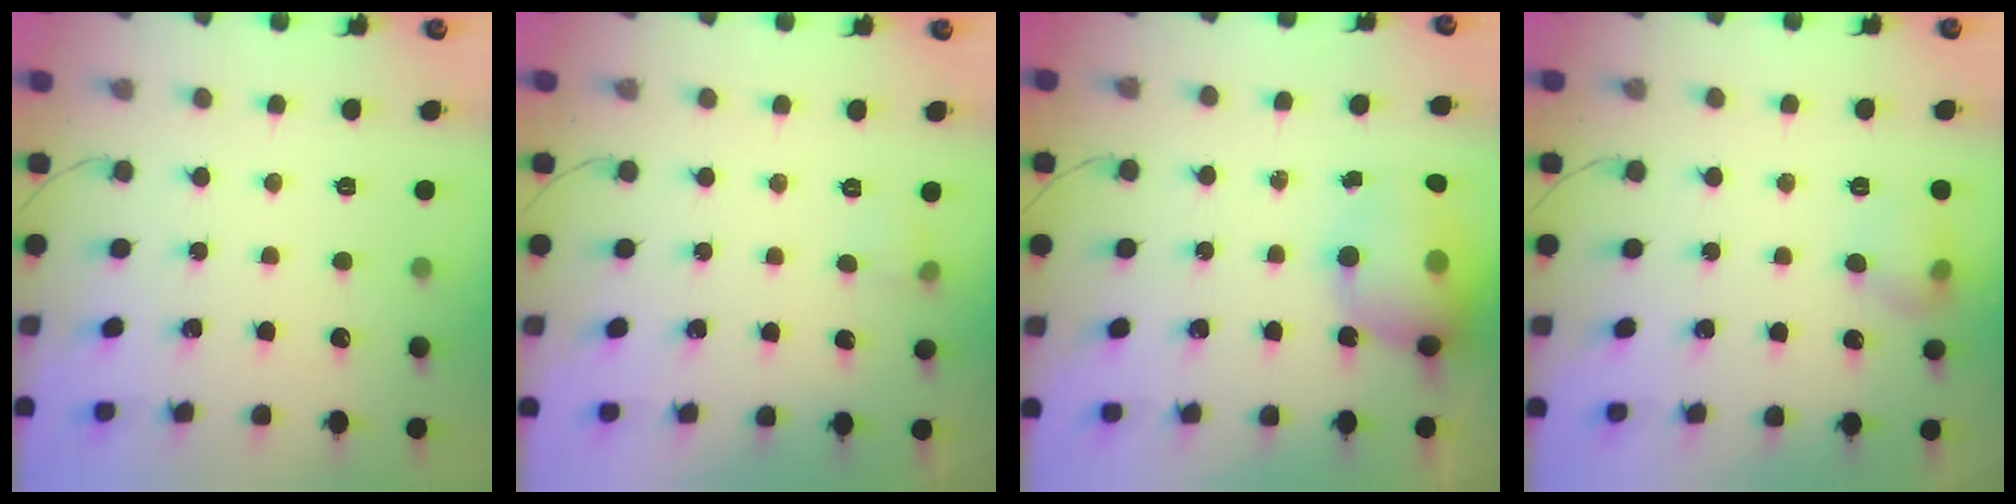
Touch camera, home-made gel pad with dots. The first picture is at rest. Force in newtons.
{"total": 4.3, "press": 4.1, "slide": 1.4}
{"total": 14.8, "press": 14.5, "slide": 3.3}
{"total": 7.8, "press": 7.7, "slide": 0.8}